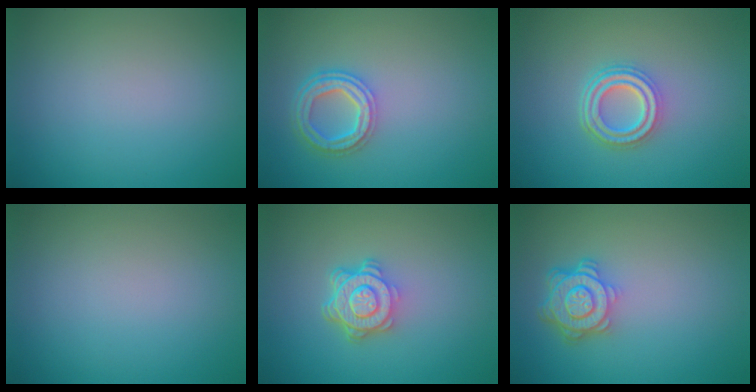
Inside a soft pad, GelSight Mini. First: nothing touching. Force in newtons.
{"total": 4.2, "press": 3.3, "slide": 2.6}
{"total": 4.0, "press": 3.1, "slide": 2.5}
{"total": 0.0}
{"total": 4.7, "press": 3.4, "slide": 3.3}
{"total": 4.7, "press": 3.6, "slide": 3.0}